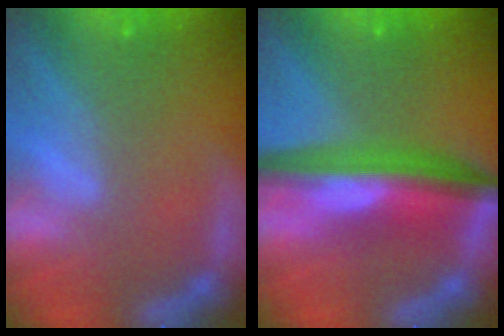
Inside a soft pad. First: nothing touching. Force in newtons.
{"total": 9.0}